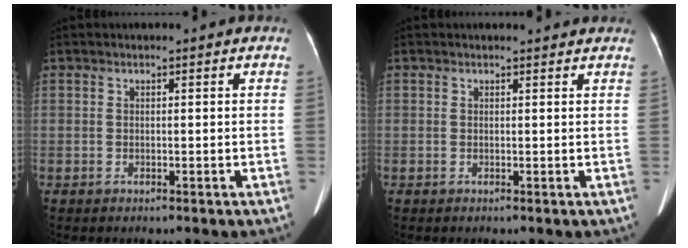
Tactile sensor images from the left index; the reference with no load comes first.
{"total": 2.1, "force": [2.0, 0.6, 0.1], "torque": [-0.007, 0.008, 0.019]}